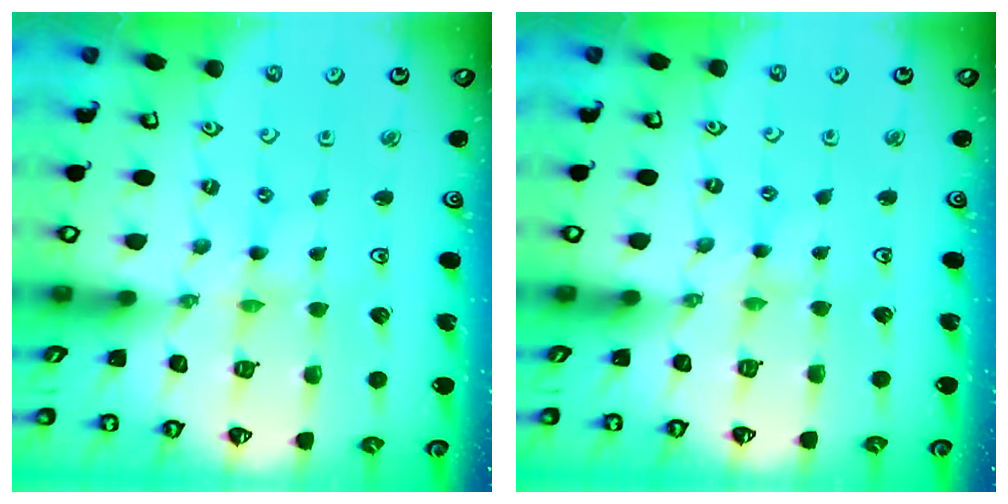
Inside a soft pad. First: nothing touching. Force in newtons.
{"total": 1.4, "press": 1.4, "slide": 0.4}